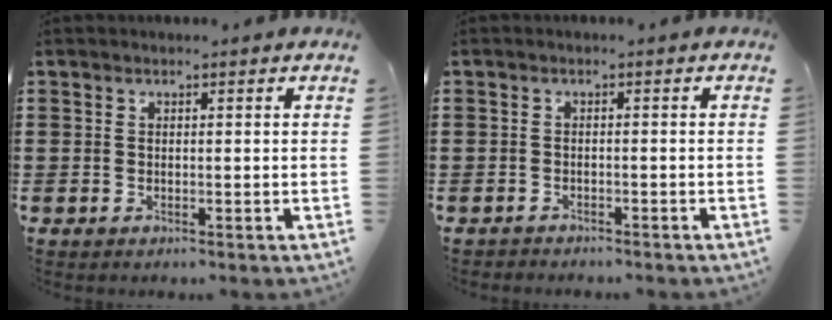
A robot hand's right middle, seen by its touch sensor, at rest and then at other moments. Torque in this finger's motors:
{"motor_torque": [-0.35, 0.28, -0.02, -0.02]}